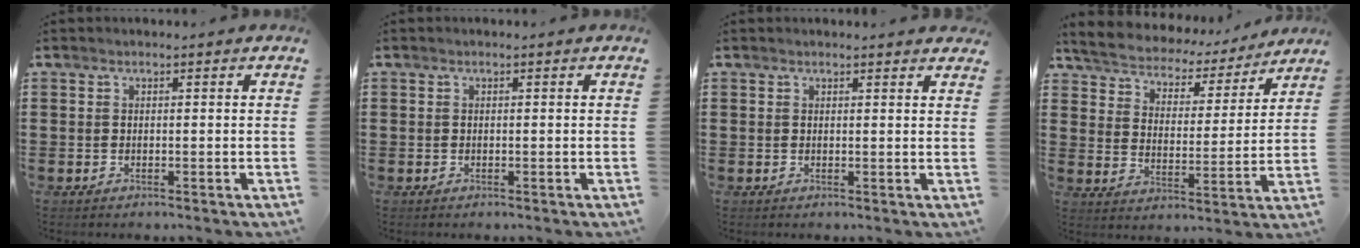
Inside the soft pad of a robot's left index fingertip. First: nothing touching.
{"total": 0.0}
{"total": 1.1, "force": [1.1, 0.1, 0.3], "torque": [0.000, -0.003, 0.019]}
{"total": 4.1, "force": [4.0, 0.8, 0.1], "torque": [-0.028, -0.030, 0.062]}